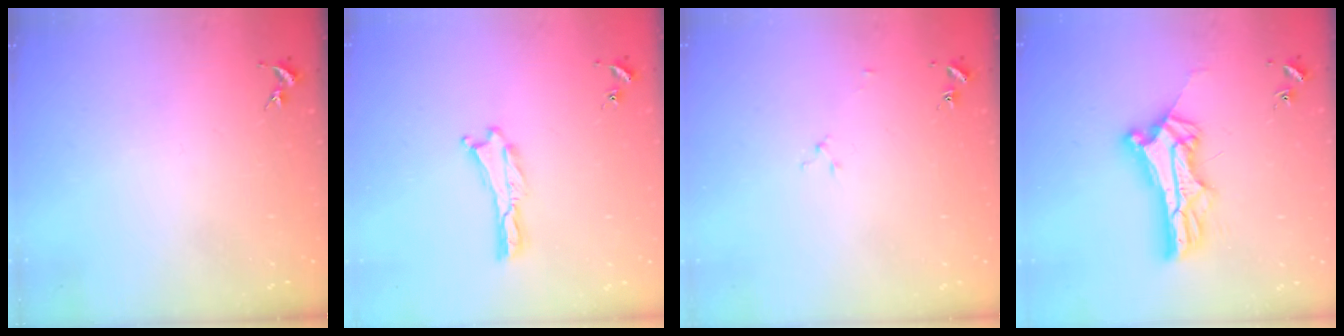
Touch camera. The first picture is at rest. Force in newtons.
{"total": 0.0}
{"total": 1.6, "press": 1.6, "slide": 0.2}
{"total": 10.9, "press": 10.9, "slide": 0.8}